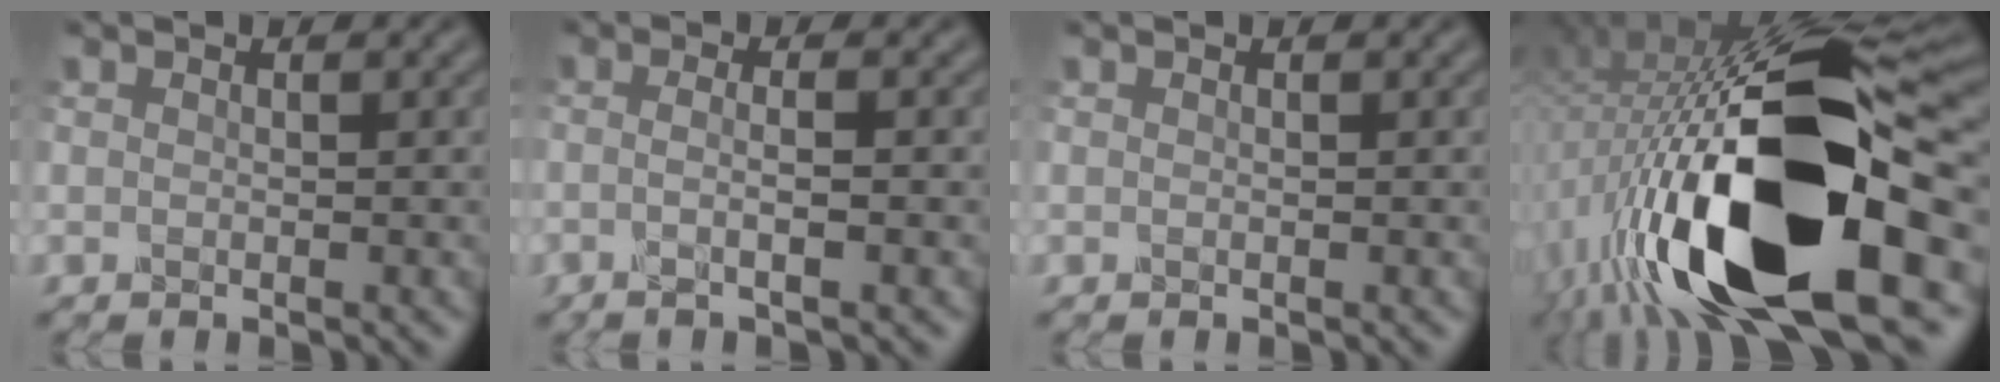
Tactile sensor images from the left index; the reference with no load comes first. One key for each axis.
{"total": 2.7, "fx": -0.6, "fy": 0.6, "fz": 2.6, "tx": -0.034, "ty": 0.003, "tz": -0.020}
{"total": 0.0}
{"total": 20.0, "fx": -6.0, "fy": 7.3, "fz": 17.6, "tx": -0.331, "ty": 0.006, "tz": -0.103}